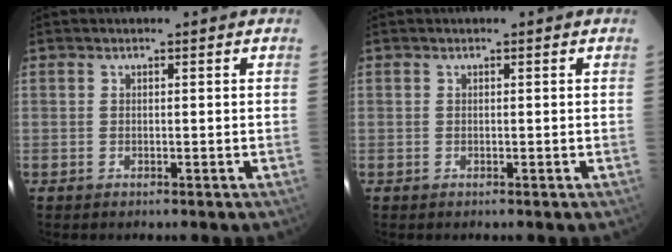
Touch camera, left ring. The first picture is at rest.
{"total": 0.0}